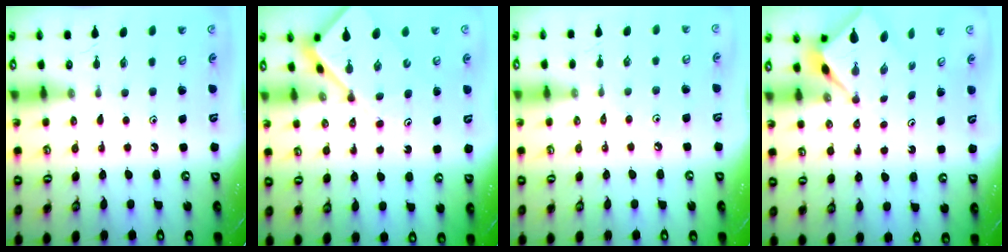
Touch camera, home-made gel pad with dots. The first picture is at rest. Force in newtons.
{"total": 6.7, "press": 6.7, "slide": 0.8}
{"total": 2.2, "press": 2.1, "slide": 0.4}
{"total": 2.7, "press": 2.7, "slide": 0.1}